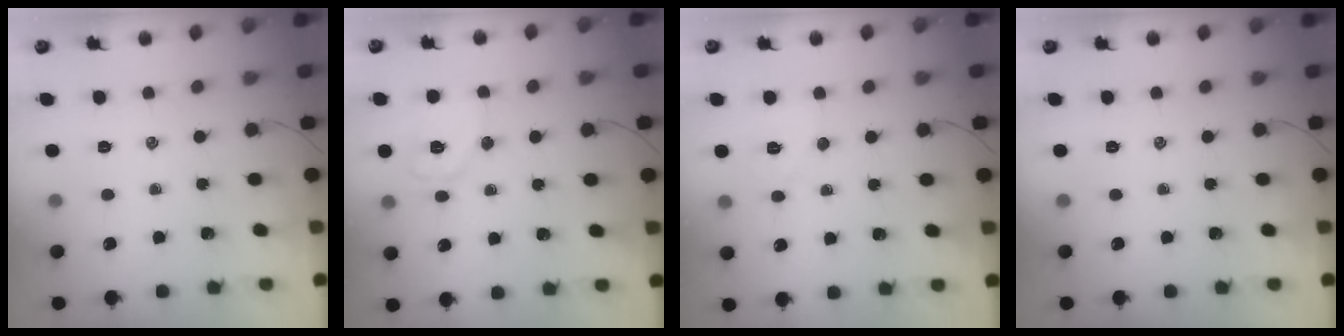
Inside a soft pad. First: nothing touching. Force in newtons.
{"total": 9.7, "press": 9.7, "slide": 0.6}
{"total": 5.6, "press": 5.5, "slide": 1.1}
{"total": 0.0}